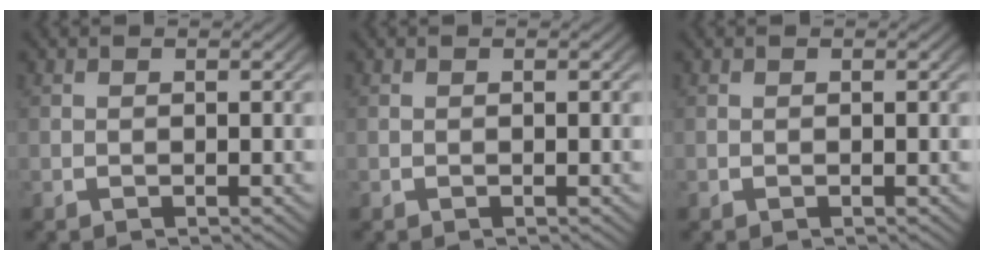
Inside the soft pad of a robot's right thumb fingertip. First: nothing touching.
{"total": 0.0}
{"total": 0.0}